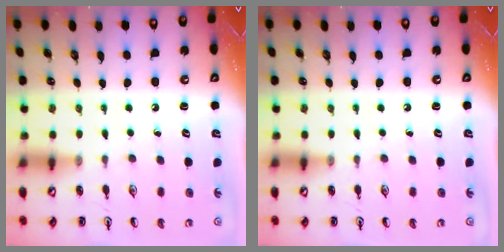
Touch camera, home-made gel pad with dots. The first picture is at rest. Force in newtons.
{"total": 0.0}